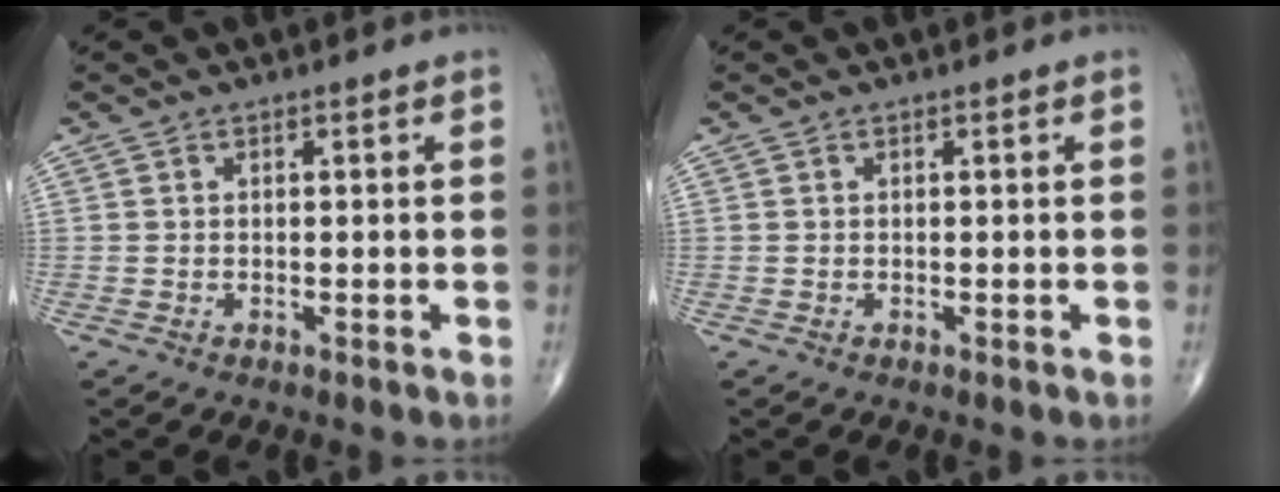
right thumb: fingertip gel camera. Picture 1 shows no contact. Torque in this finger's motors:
{"motor_torque": [0.00, 0.00, -0.07, 0.07, 0.00]}